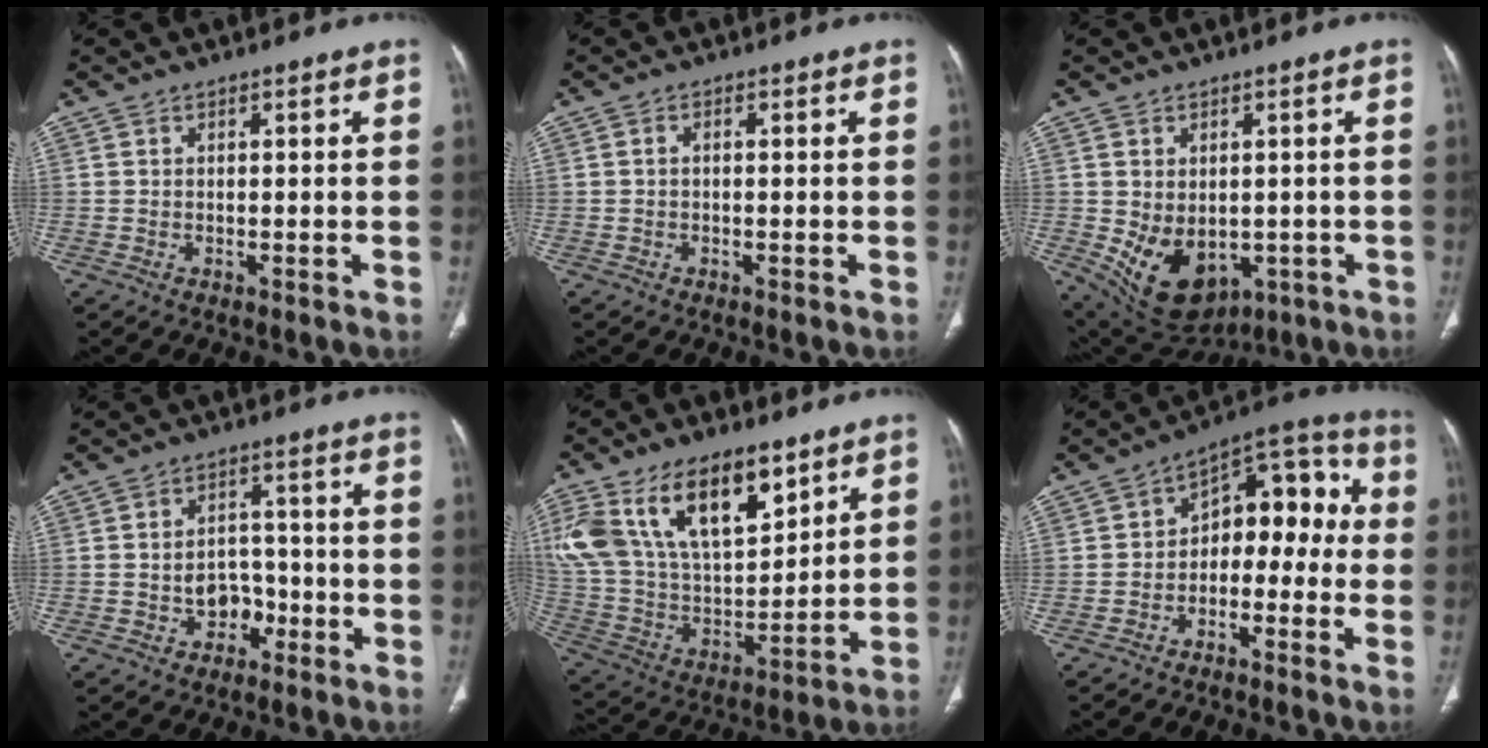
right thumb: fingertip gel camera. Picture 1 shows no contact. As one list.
[{"total": 0.8, "force": [-0.1, 0.5, 0.6], "torque": [-0.010, 0.002, -0.004]}, {"total": 12.1, "force": [-2.5, 8.6, 8.2], "torque": [-0.117, -0.007, -0.007]}, {"total": 5.9, "force": [-2.2, 4.7, 2.9], "torque": [-0.014, 0.030, -0.033]}, {"total": 26.5, "force": [14.0, 13.8, 17.8], "torque": [-0.329, -0.017, 0.265]}, {"total": 12.6, "force": [-1.3, 8.1, 9.5], "torque": [-0.083, 0.057, -0.036]}]